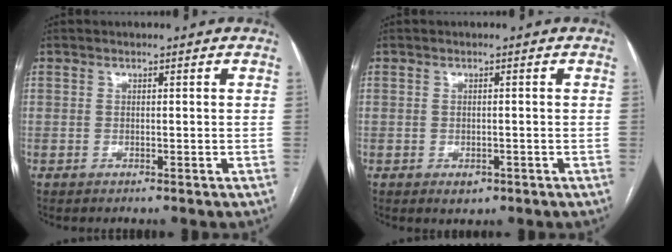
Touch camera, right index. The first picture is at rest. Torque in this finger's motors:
{"motor_torque": [-0.01, -0.03, 0.04, 0.00]}